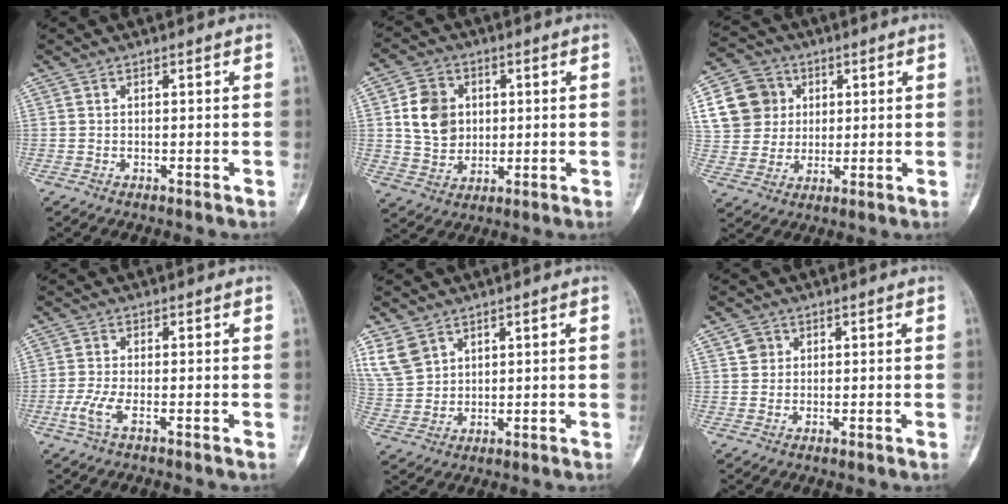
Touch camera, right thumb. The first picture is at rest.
{"total": 9.4, "force": [1.5, 7.7, 5.2], "torque": [-0.064, -0.003, 0.030]}
{"total": 12.3, "force": [3.4, 11.1, 4.2], "torque": [-0.058, 0.008, 0.061]}
{"total": 3.3, "force": [-1.4, 0.8, 2.9], "torque": [-0.080, -0.006, -0.033]}
{"total": 7.0, "force": [4.2, 4.9, 2.6], "torque": [-0.042, -0.010, 0.098]}
{"total": 2.5, "force": [1.0, 2.2, 0.5], "torque": [0.006, -0.003, 0.012]}